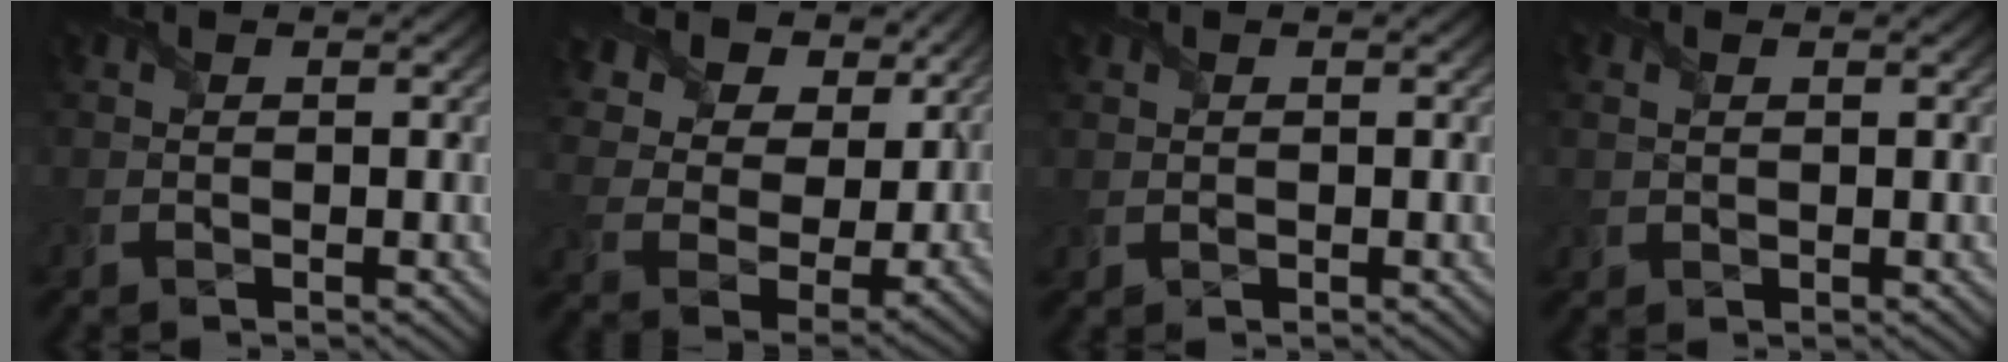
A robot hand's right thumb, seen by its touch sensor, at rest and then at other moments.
{"total": 13.0, "force": [7.1, 8.0, 7.3], "torque": [-0.167, 0.019, 0.123]}
{"total": 0.5, "force": [0.3, 0.4, -0.1], "torque": [-0.003, -0.001, 0.008]}
{"total": 1.4, "force": [0.7, 0.8, 0.8], "torque": [-0.024, 0.000, 0.016]}